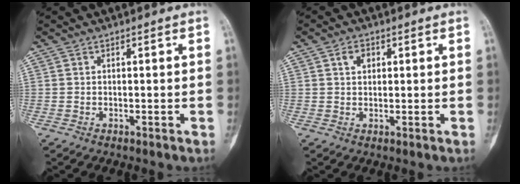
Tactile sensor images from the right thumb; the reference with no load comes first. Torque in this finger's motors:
{"motor_torque": [-0.03, 0.02, 0.08, -0.08, 0.01]}